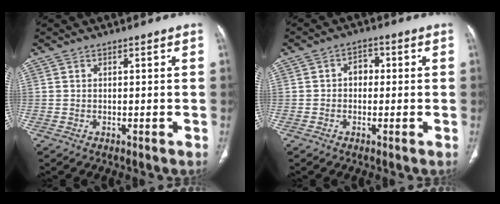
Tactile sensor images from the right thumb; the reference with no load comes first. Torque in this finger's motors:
{"motor_torque": [0.19, 0.11, 0.40, -0.02, 0.02]}